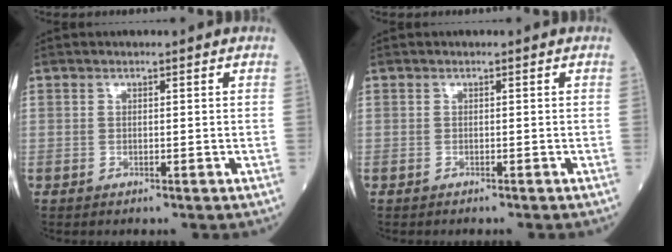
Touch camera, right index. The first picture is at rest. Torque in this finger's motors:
{"motor_torque": [-0.06, 0.09, -0.32, -0.11]}